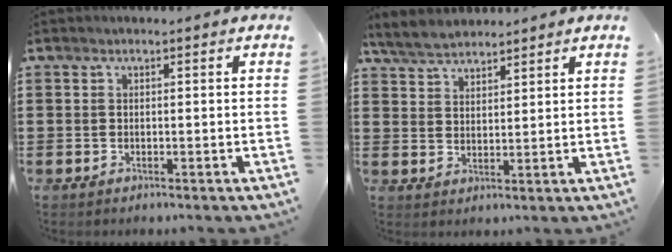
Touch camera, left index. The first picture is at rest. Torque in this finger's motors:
{"motor_torque": [0.06, 0.04, 0.27, 0.04]}